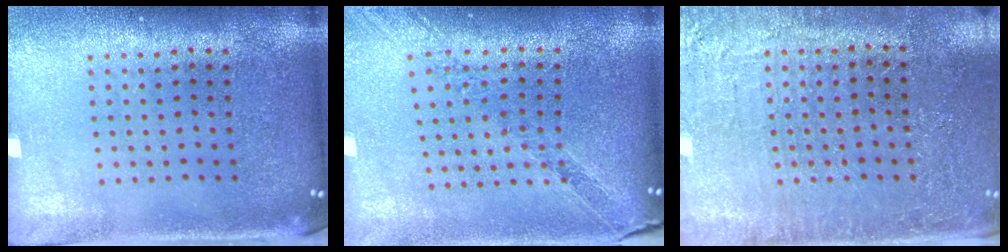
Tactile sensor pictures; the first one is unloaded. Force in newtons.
{"total": 1.1, "press": 1.1, "slide": 0.2}
{"total": 2.8, "press": 2.8, "slide": 0.4}